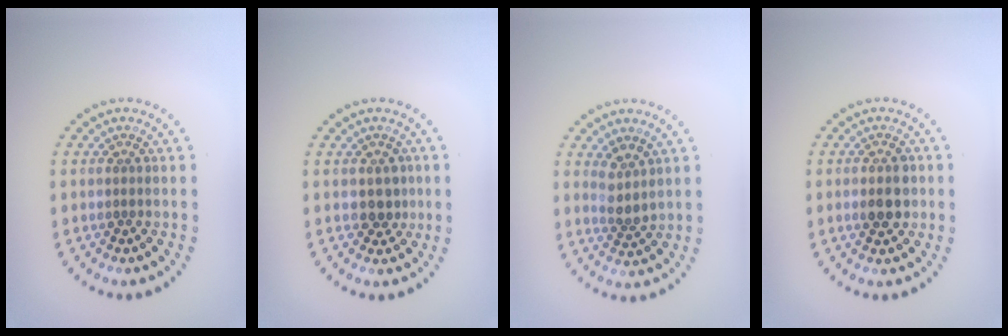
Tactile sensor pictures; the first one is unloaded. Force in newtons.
{"total": 1.9, "press": 1.8, "slide": 0.7}
{"total": 2.1, "press": 1.7, "slide": 1.1}
{"total": 2.9, "press": 2.9, "slide": 0.1}